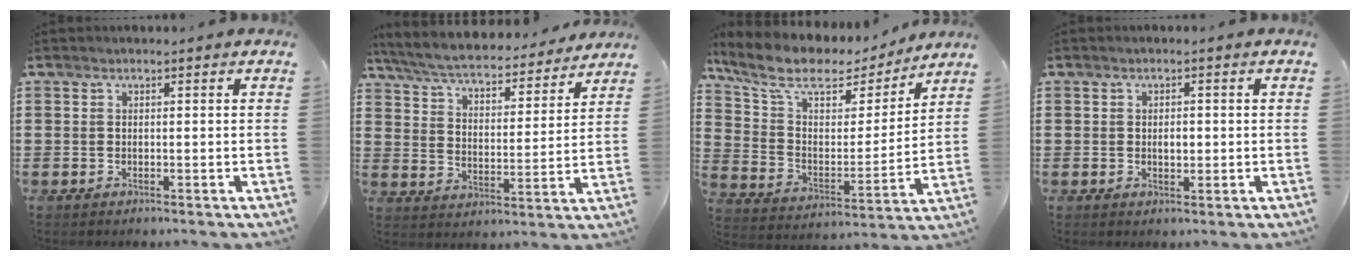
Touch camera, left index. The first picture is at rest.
{"total": 5.7, "force": [5.4, 0.4, 1.8], "torque": [-0.062, -0.040, 0.088]}
{"total": 9.6, "force": [7.5, 3.7, 4.8], "torque": [-0.130, -0.045, 0.129]}
{"total": 1.8, "force": [0.0, 0.8, 1.6], "torque": [-0.024, 0.001, -0.003]}